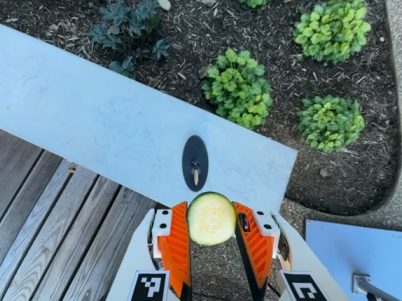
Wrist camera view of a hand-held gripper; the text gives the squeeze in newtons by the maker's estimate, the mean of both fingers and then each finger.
{"total": 11.8, "left": 12.3, "right": 11.4}